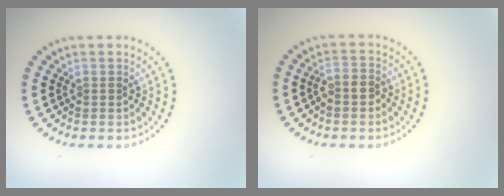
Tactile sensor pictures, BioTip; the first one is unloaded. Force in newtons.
{"total": 1.9, "press": 1.8, "slide": 0.8}